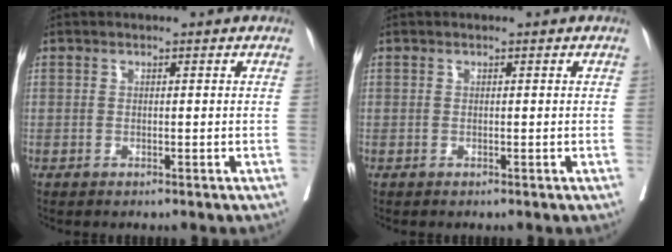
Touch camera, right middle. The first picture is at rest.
{"total": 0.0}